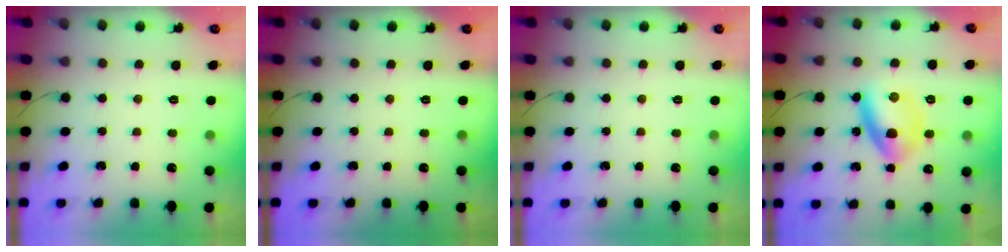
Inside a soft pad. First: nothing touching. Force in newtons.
{"total": 0.0}
{"total": 0.0}
{"total": 10.1, "press": 10.1, "slide": 0.5}